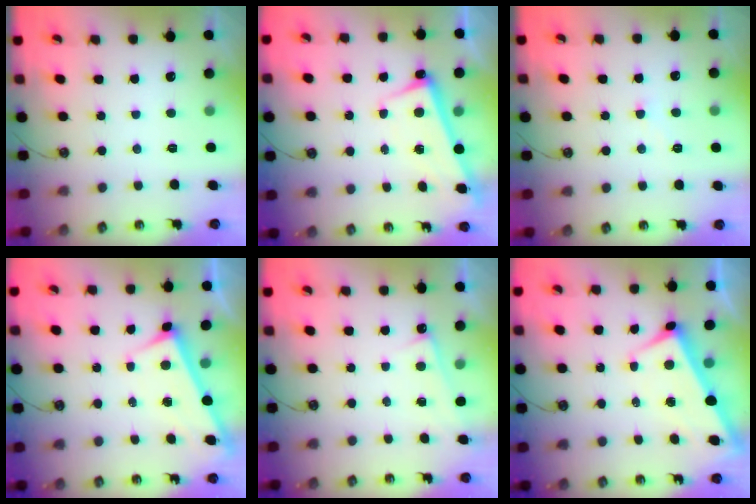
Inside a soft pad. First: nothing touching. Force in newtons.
{"total": 2.6, "press": 2.4, "slide": 0.9}
{"total": 1.1, "press": 1.0, "slide": 0.4}
{"total": 3.1, "press": 3.1, "slide": 0.1}
{"total": 2.5, "press": 2.5, "slide": 0.3}
{"total": 2.6, "press": 2.5, "slide": 0.7}